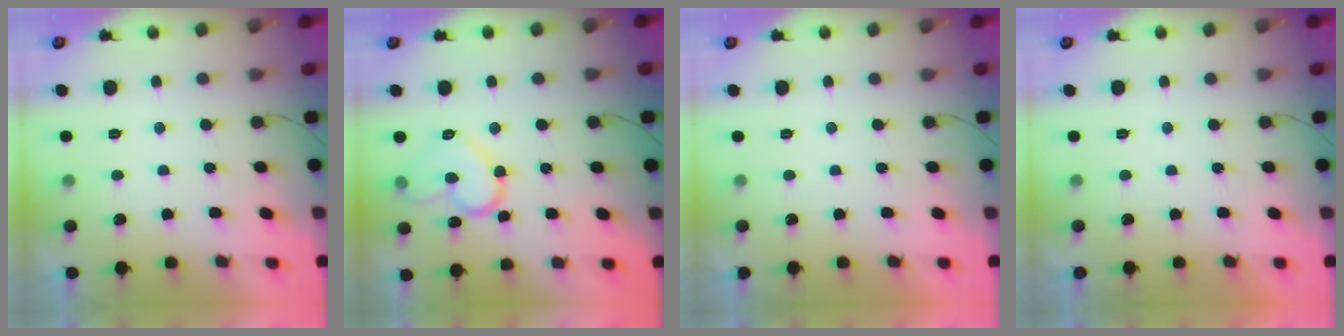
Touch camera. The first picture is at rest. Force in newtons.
{"total": 13.4, "press": 13.4, "slide": 0.7}
{"total": 1.8, "press": 1.7, "slide": 0.0}
{"total": 1.7, "press": 1.7, "slide": 0.1}